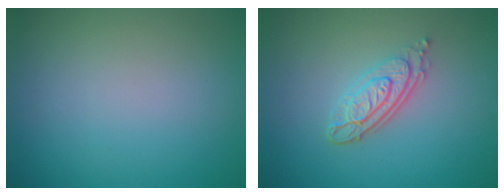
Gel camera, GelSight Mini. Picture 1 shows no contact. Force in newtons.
{"total": 3.8, "press": 2.9, "slide": 2.6}